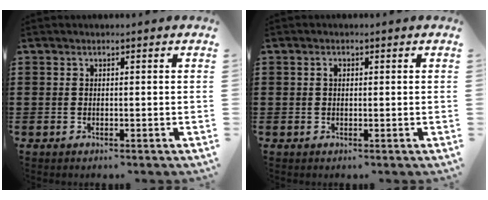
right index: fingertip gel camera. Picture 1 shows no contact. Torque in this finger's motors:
{"motor_torque": [0.27, -0.19, 0.11, 0.03]}